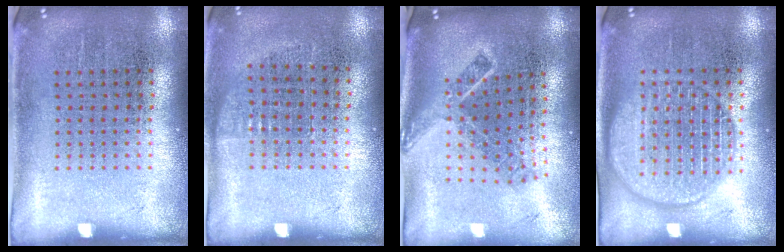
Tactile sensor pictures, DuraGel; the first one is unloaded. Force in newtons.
{"total": 0.7, "press": 0.6, "slide": 0.3}
{"total": 1.9, "press": 1.4, "slide": 1.4}
{"total": 2.9, "press": 2.9, "slide": 0.4}